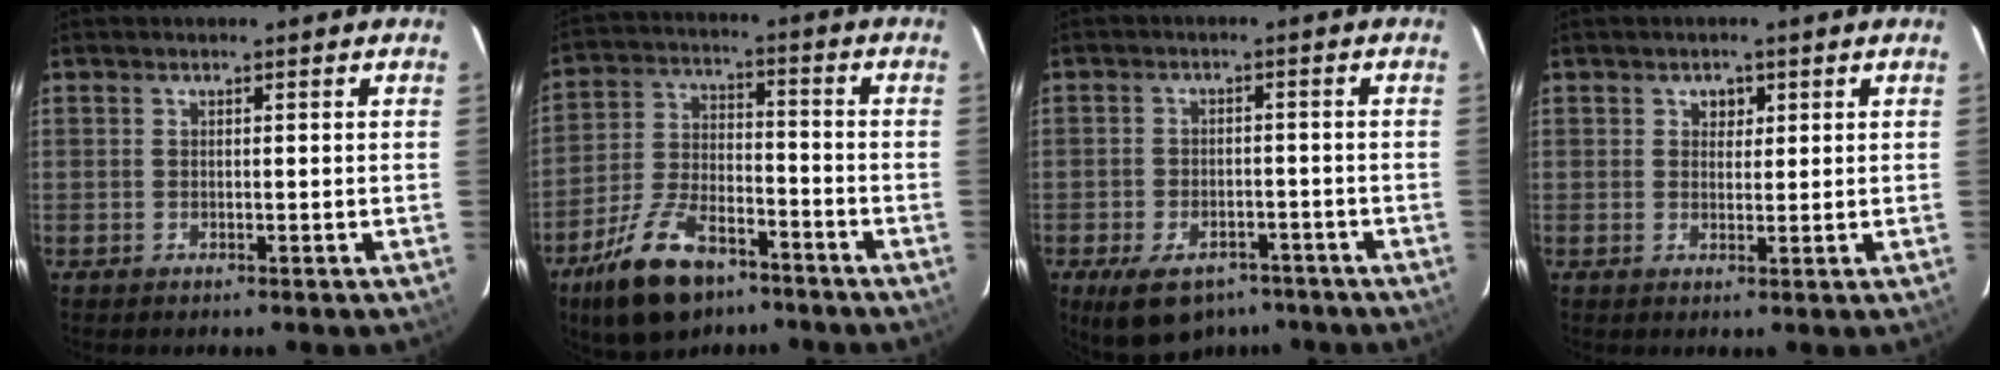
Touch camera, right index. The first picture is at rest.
{"total": 15.5, "force": [-10.3, 7.3, 9.1], "torque": [-0.195, -0.008, -0.180]}
{"total": 11.4, "force": [-7.7, 6.5, 5.5], "torque": [-0.126, -0.005, -0.110]}
{"total": 2.0, "force": [0.8, 1.8, 0.5], "torque": [-0.005, 0.008, 0.013]}